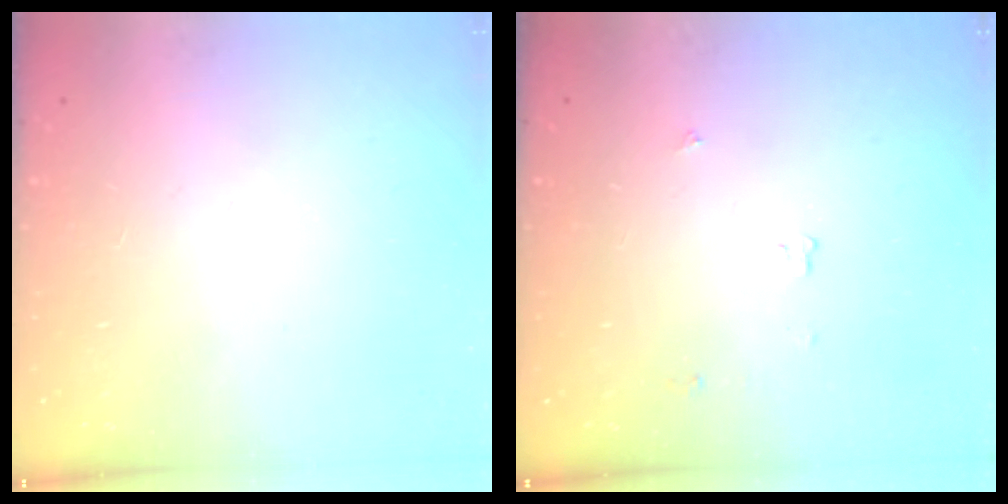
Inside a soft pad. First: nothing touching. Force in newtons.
{"total": 3.6, "press": 3.6, "slide": 0.6}